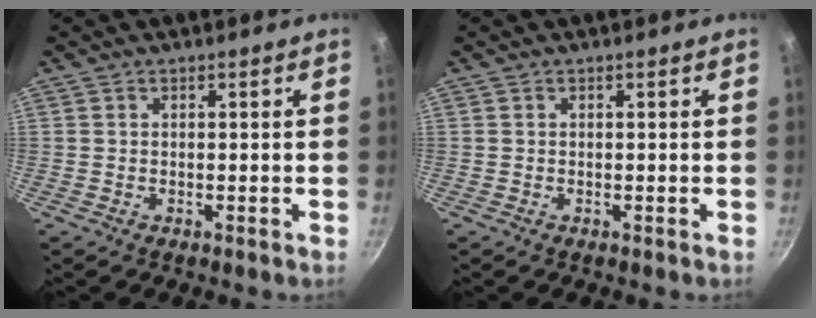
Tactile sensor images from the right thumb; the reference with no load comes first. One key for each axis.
{"total": 0.0}